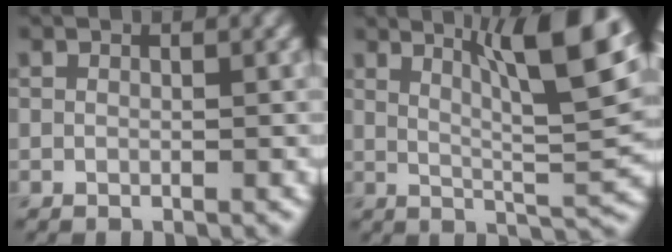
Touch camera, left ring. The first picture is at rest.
{"total": 10.3, "force": [5.1, 2.1, 8.7], "torque": [-0.111, 0.013, 0.080]}